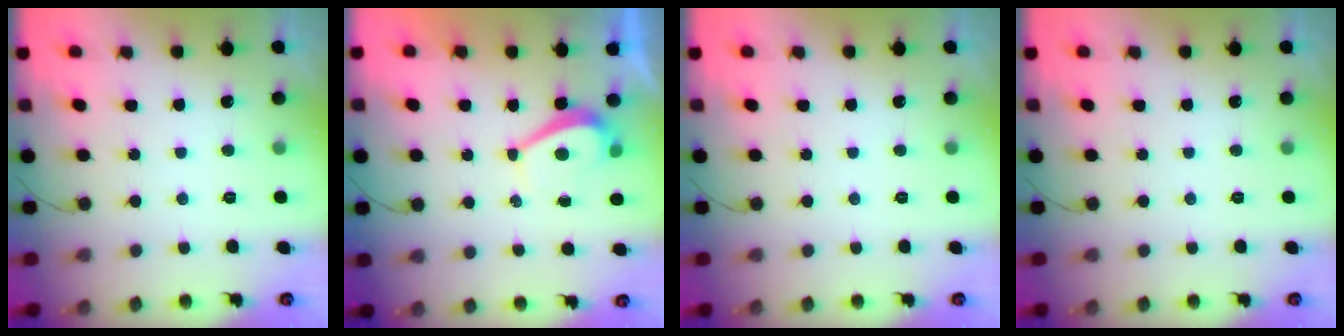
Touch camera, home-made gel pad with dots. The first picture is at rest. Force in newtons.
{"total": 2.8, "press": 2.8, "slide": 0.6}
{"total": 0.0}
{"total": 0.0}